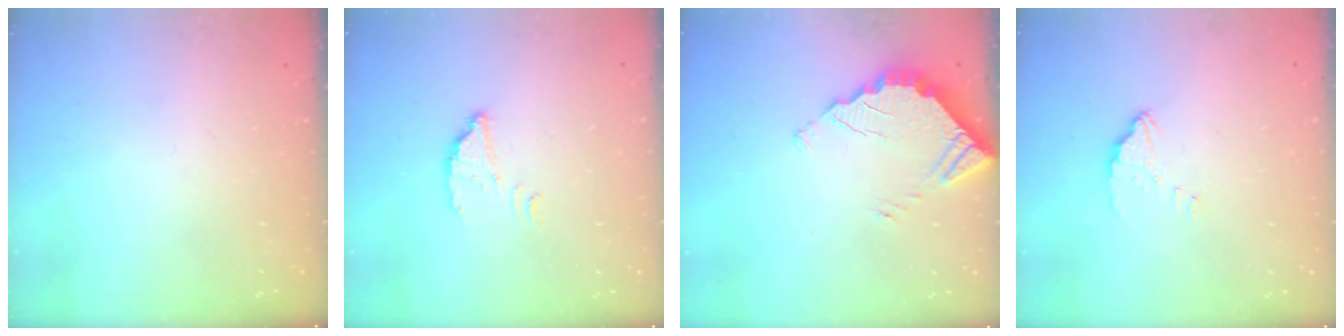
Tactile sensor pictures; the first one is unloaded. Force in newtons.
{"total": 2.5, "press": 2.5, "slide": 0.2}
{"total": 3.2, "press": 3.2, "slide": 0.2}
{"total": 2.5, "press": 2.5, "slide": 0.2}